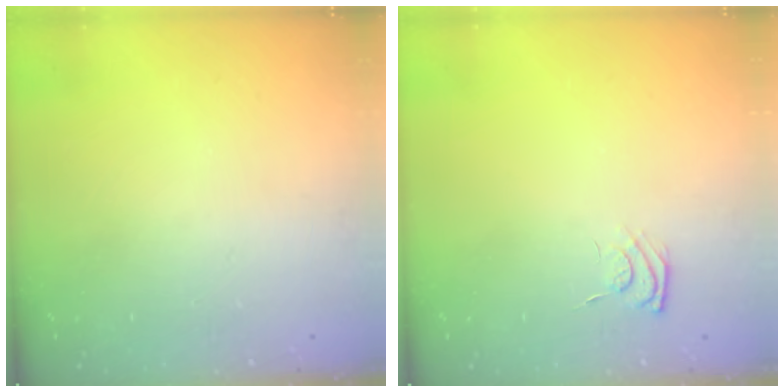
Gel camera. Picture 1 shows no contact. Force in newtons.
{"total": 4.9, "press": 4.7, "slide": 1.1}